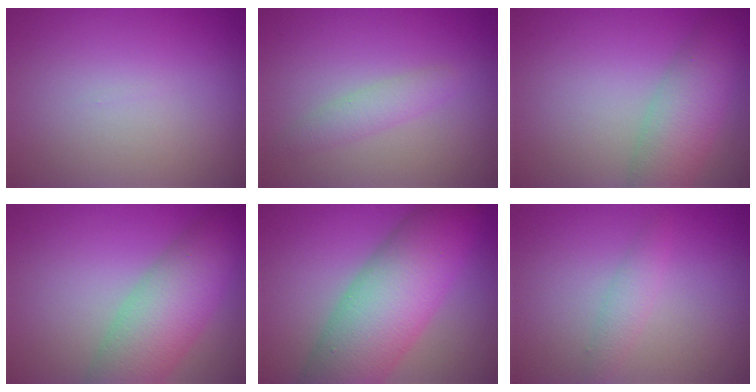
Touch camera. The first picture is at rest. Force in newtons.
{"total": 1.9, "press": 1.9, "slide": 0.1}
{"total": 5.5, "press": 5.5, "slide": 0.3}
{"total": 8.1, "press": 8.1, "slide": 0.0}
{"total": 11.3, "press": 11.2, "slide": 0.4}
{"total": 1.6, "press": 1.6, "slide": 0.0}